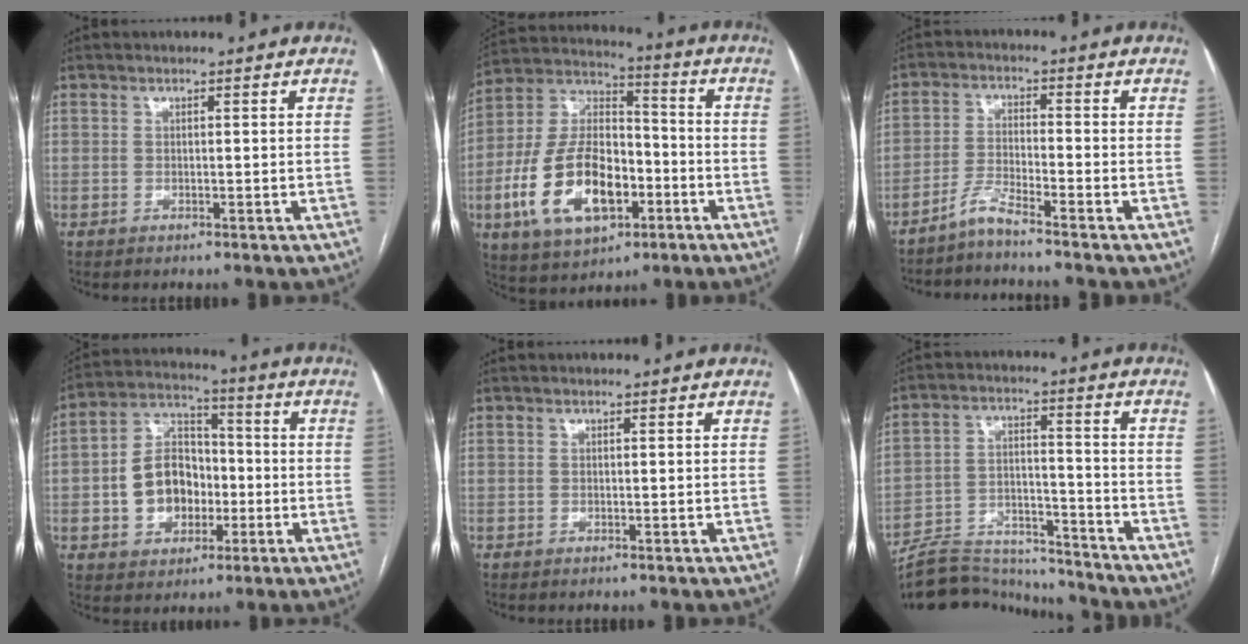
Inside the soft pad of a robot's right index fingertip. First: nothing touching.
{"total": 17.7, "force": [-5.9, 9.3, 13.9], "torque": [-0.290, 0.011, -0.099]}
{"total": 3.9, "force": [-3.5, -0.7, 1.5], "torque": [-0.038, -0.018, -0.076]}
{"total": 10.9, "force": [-1.9, 8.1, 7.0], "torque": [-0.142, 0.030, -0.027]}
{"total": 0.0}
{"total": 16.1, "force": [-15.5, 3.4, 3.1], "torque": [-0.065, 0.023, -0.239]}